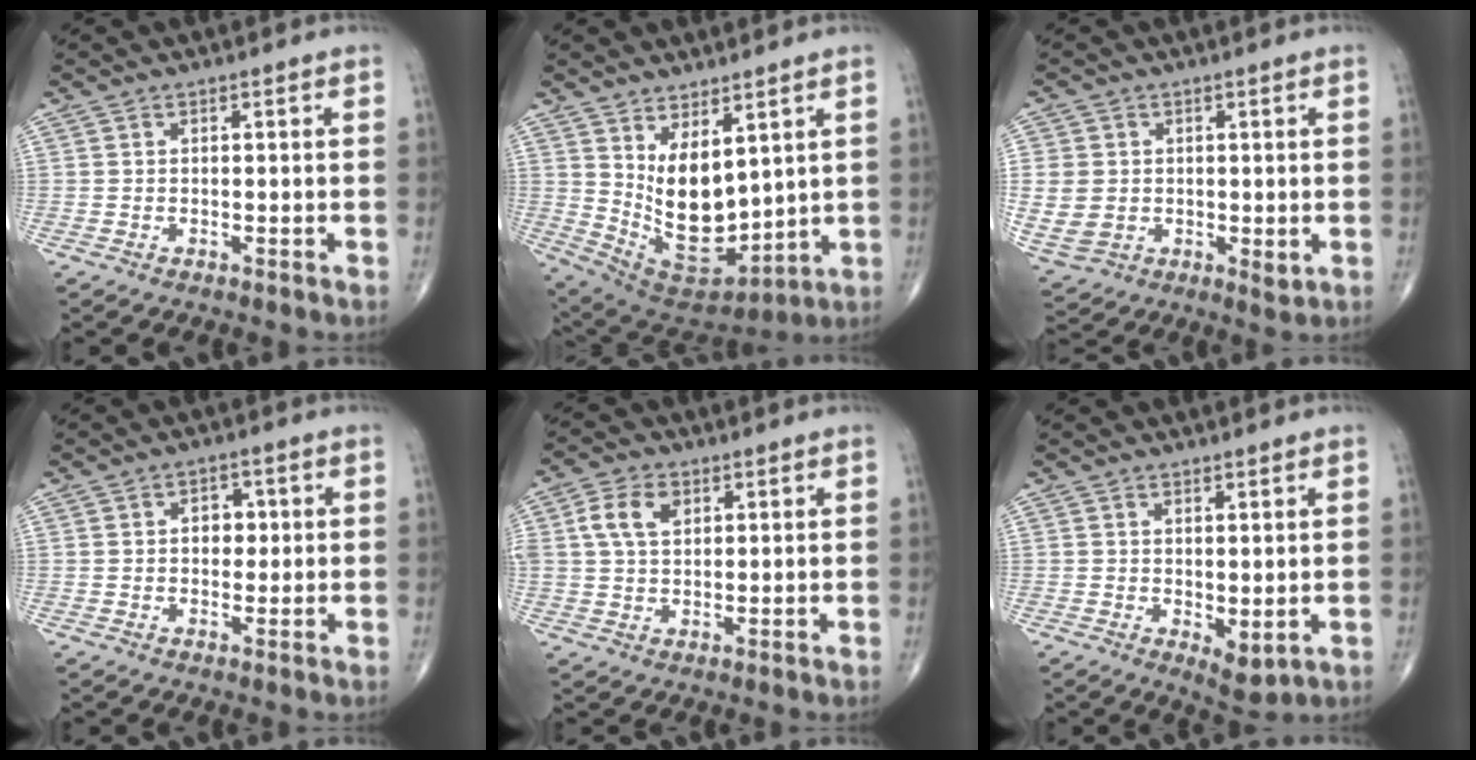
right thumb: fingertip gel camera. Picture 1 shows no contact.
{"total": 14.7, "force": [3.5, 7.9, 11.8], "torque": [-0.168, -0.039, 0.095]}
{"total": 11.8, "force": [-0.3, 9.1, 7.5], "torque": [-0.153, -0.006, 0.013]}
{"total": 4.1, "force": [0.5, 3.0, 2.7], "torque": [-0.013, 0.005, 0.003]}
{"total": 6.9, "force": [2.2, 4.7, 4.5], "torque": [-0.079, 0.003, 0.040]}
{"total": 4.2, "force": [-0.3, 1.9, 3.7], "torque": [-0.042, -0.014, 0.006]}